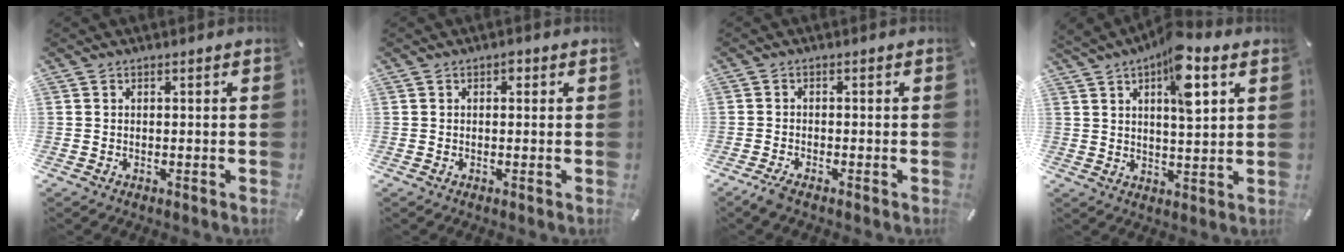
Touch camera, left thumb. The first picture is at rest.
{"total": 1.2, "force": [0.2, 0.9, 0.8], "torque": [-0.016, 0.008, 0.002]}
{"total": 2.1, "force": [-1.6, 0.3, 1.2], "torque": [-0.027, 0.003, -0.032]}
{"total": 11.0, "force": [5.7, 3.8, 8.6], "torque": [-0.127, -0.021, 0.093]}